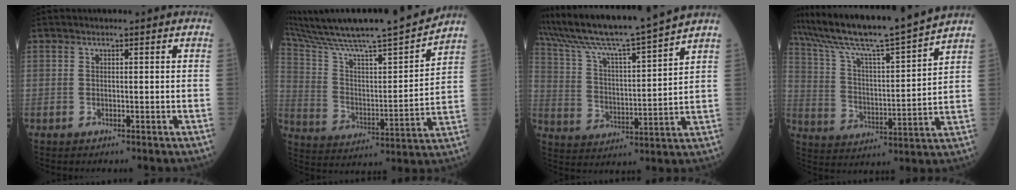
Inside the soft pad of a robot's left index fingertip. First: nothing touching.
{"total": 21.2, "force": [19.0, -0.1, 9.4], "torque": [-0.164, -0.019, 0.301]}
{"total": 16.0, "force": [14.2, -2.0, 7.0], "torque": [-0.134, -0.008, 0.242]}
{"total": 17.7, "force": [15.7, -1.3, 8.2], "torque": [-0.149, -0.011, 0.259]}